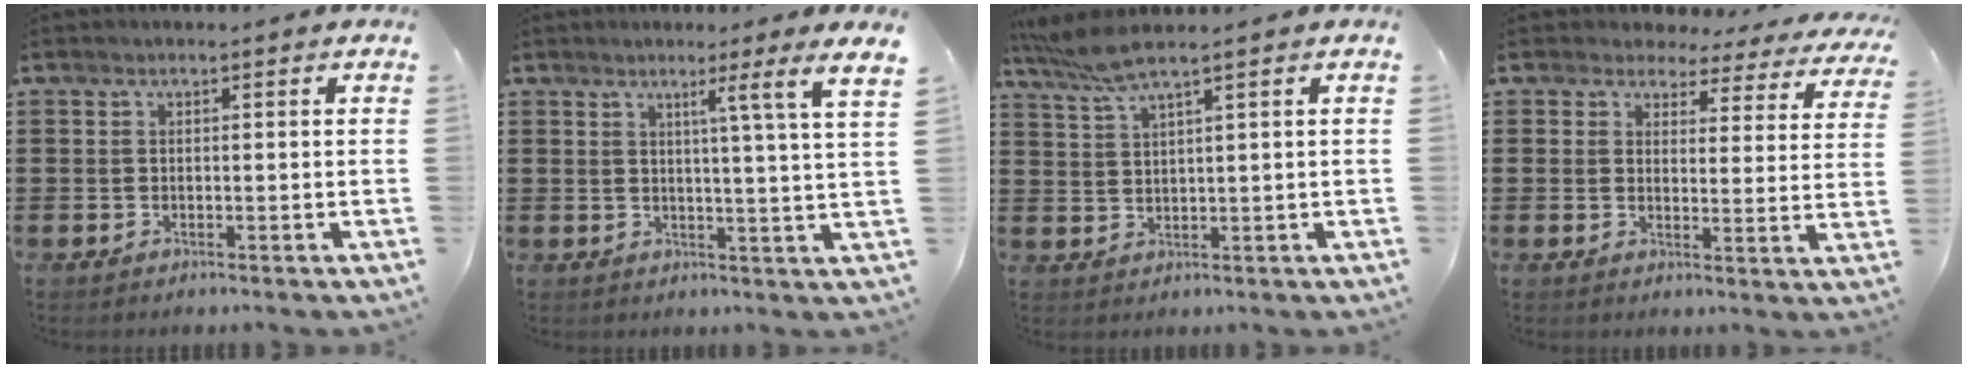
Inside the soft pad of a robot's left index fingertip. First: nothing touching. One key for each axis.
{"total": 5.3, "fx": 3.0, "fy": -2.1, "fz": 3.8, "tx": -0.057, "ty": -0.032, "tz": 0.037}
{"total": 4.7, "fx": 3.3, "fy": 0.2, "fz": 3.4, "tx": -0.076, "ty": -0.001, "tz": 0.059}
{"total": 3.6, "fx": 3.2, "fy": 1.4, "fz": 0.5, "tx": -0.024, "ty": -0.021, "tz": 0.051}